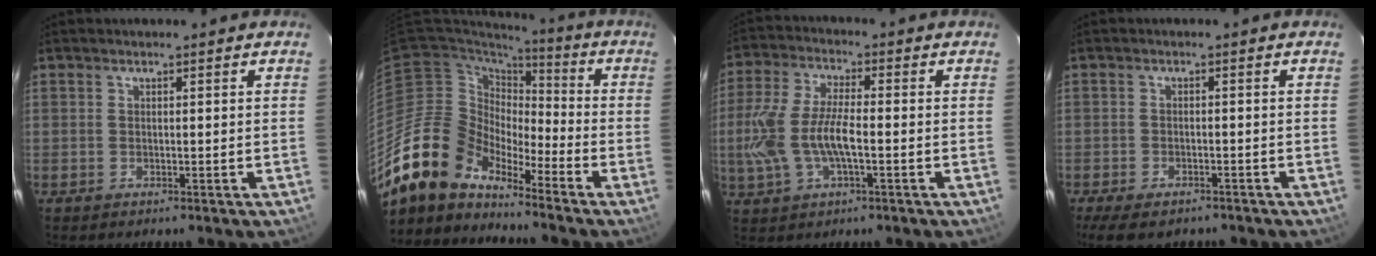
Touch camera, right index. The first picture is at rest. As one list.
[{"total": 14.0, "force": [-12.3, 6.2, 2.4], "torque": [-0.048, 0.020, -0.233]}, {"total": 12.2, "force": [-2.2, 4.8, 11.0], "torque": [-0.239, -0.001, -0.042]}, {"total": 4.7, "force": [-3.2, 2.1, 2.7], "torque": [-0.062, -0.019, -0.052]}]